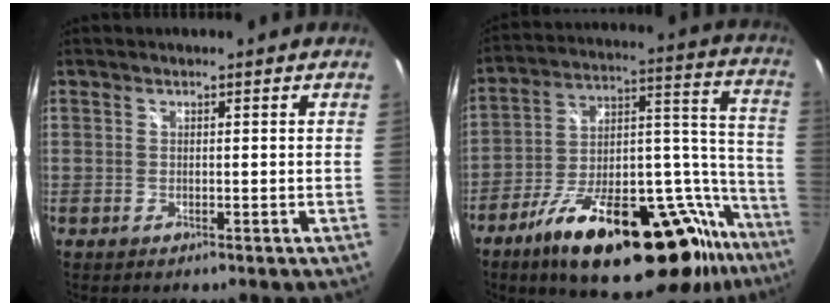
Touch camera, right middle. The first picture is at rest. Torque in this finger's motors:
{"motor_torque": [2.14, 0.00, 0.51, 0.14]}